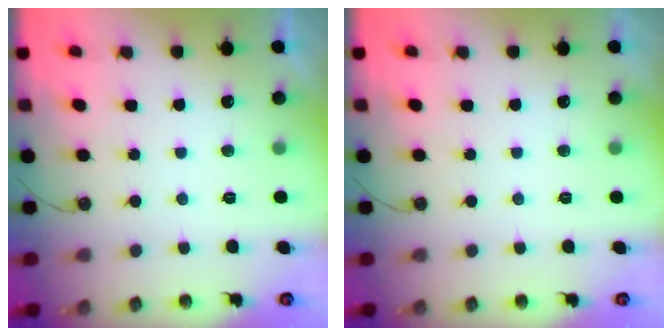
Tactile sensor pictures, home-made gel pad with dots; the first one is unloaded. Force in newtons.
{"total": 0.0}